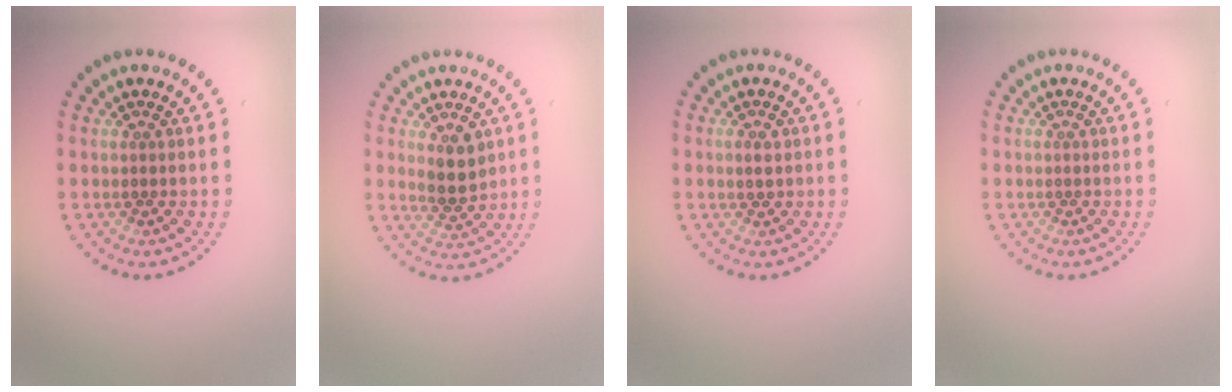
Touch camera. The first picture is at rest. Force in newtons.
{"total": 2.8, "press": 2.6, "slide": 1.0}
{"total": 1.0, "press": 1.0, "slide": 0.1}
{"total": 0.0}